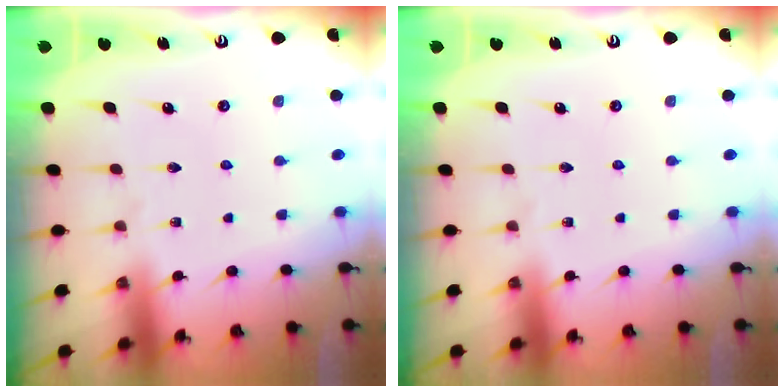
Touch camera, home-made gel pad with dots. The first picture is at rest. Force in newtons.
{"total": 0.0}